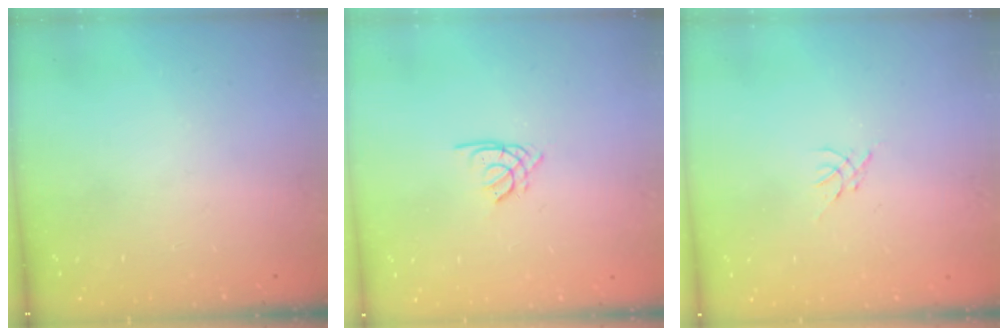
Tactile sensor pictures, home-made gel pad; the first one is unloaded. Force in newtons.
{"total": 1.4, "press": 1.4, "slide": 0.3}
{"total": 0.0}